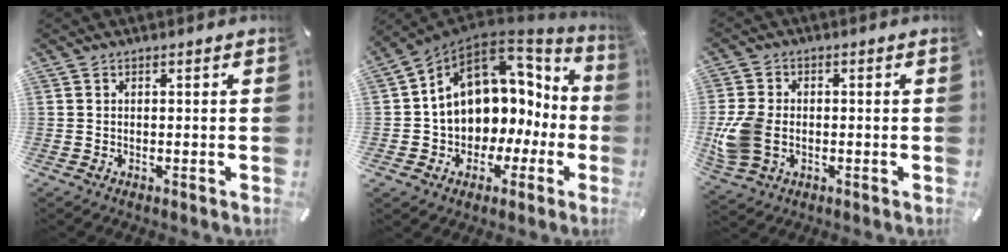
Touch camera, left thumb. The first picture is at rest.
{"total": 12.5, "force": [3.3, 10.3, 6.3], "torque": [-0.117, -0.036, 0.061]}
{"total": 9.8, "force": [-1.5, 7.5, 6.1], "torque": [-0.146, 0.009, -0.024]}